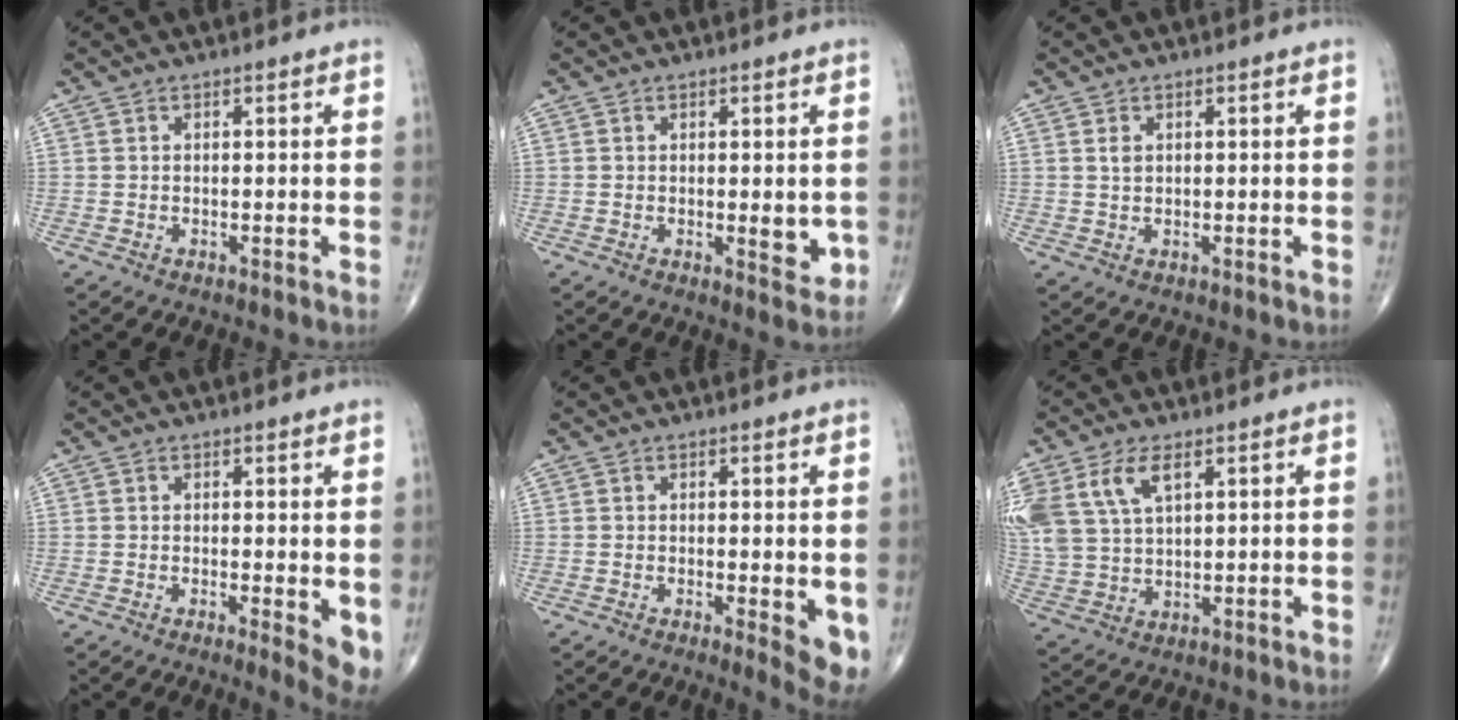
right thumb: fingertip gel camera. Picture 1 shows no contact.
{"total": 3.9, "force": [-0.4, 1.6, 3.5], "torque": [-0.040, -0.010, -0.002]}
{"total": 1.4, "force": [0.5, 1.0, 0.9], "torque": [-0.014, 0.001, 0.013]}
{"total": 4.6, "force": [-0.1, 1.2, 4.4], "torque": [-0.060, -0.013, -0.004]}
{"total": 5.2, "force": [-0.5, 1.5, 4.9], "torque": [-0.065, -0.015, -0.008]}
{"total": 12.4, "force": [5.5, 6.9, 8.7], "torque": [-0.199, -0.004, 0.118]}